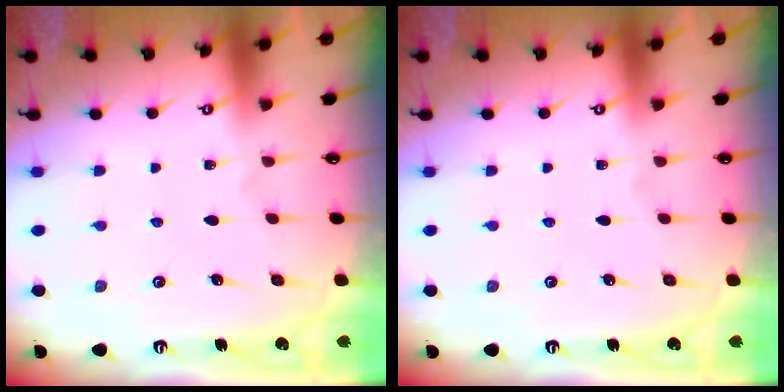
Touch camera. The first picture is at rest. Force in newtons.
{"total": 0.0}